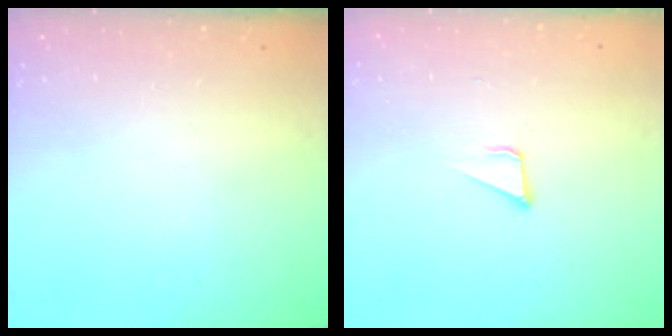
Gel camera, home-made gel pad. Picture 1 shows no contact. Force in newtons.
{"total": 2.1, "press": 2.1, "slide": 0.1}